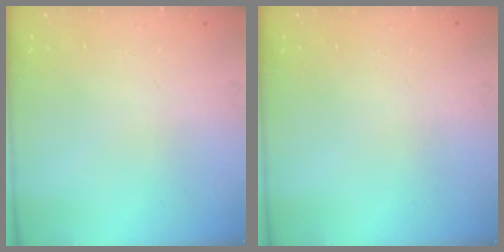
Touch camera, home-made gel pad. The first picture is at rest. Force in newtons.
{"total": 0.0}